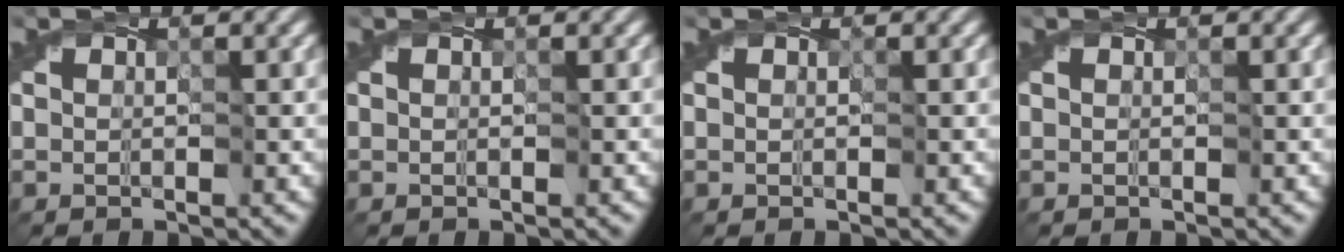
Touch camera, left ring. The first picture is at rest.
{"total": 0.0}
{"total": 0.0}
{"total": 0.0}